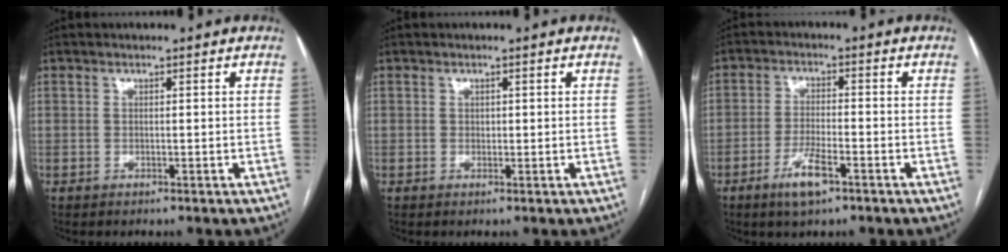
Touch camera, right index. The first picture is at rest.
{"total": 0.5, "force": [0.2, 0.4, 0.2], "torque": [0.000, 0.002, 0.005]}
{"total": 5.6, "force": [-3.3, 1.1, 4.4], "torque": [-0.087, -0.005, -0.057]}